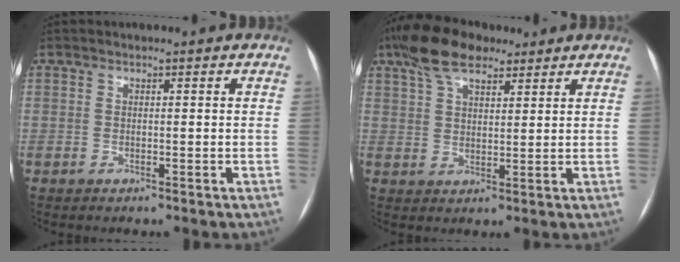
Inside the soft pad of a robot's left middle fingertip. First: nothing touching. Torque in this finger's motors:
{"motor_torque": [0.97, -0.88, 0.54, 0.17]}